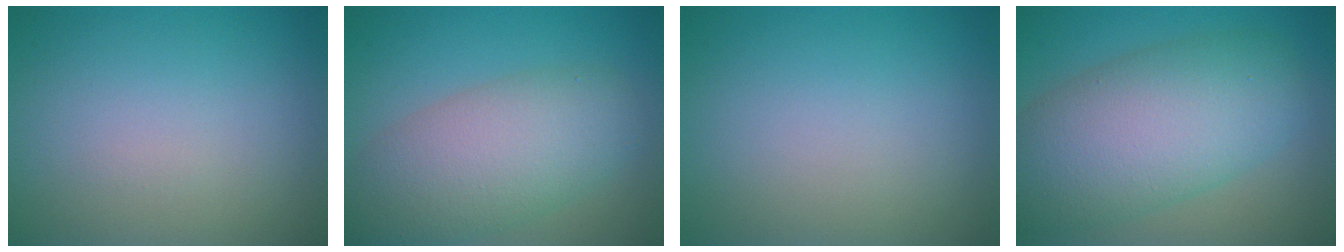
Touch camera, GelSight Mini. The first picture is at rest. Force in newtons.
{"total": 7.0, "press": 7.0, "slide": 0.4}
{"total": 0.0}
{"total": 9.7, "press": 9.7, "slide": 0.4}